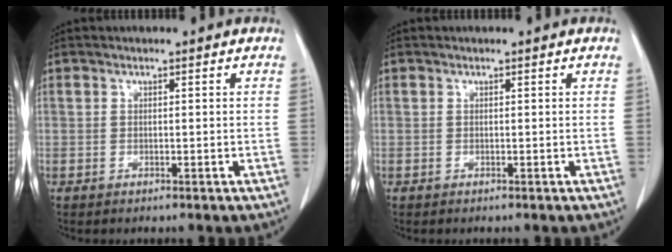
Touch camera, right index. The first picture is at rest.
{"total": 0.0}